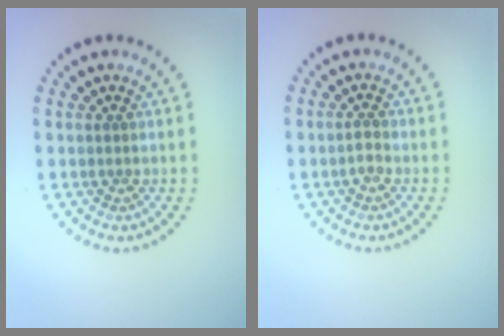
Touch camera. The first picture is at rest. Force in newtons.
{"total": 1.0, "press": 1.0, "slide": 0.4}